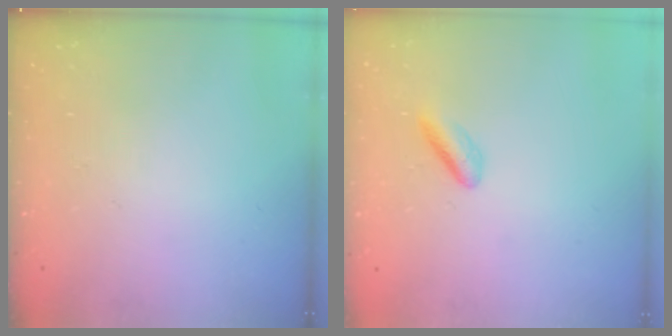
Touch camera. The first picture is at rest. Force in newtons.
{"total": 2.4, "press": 2.2, "slide": 1.0}